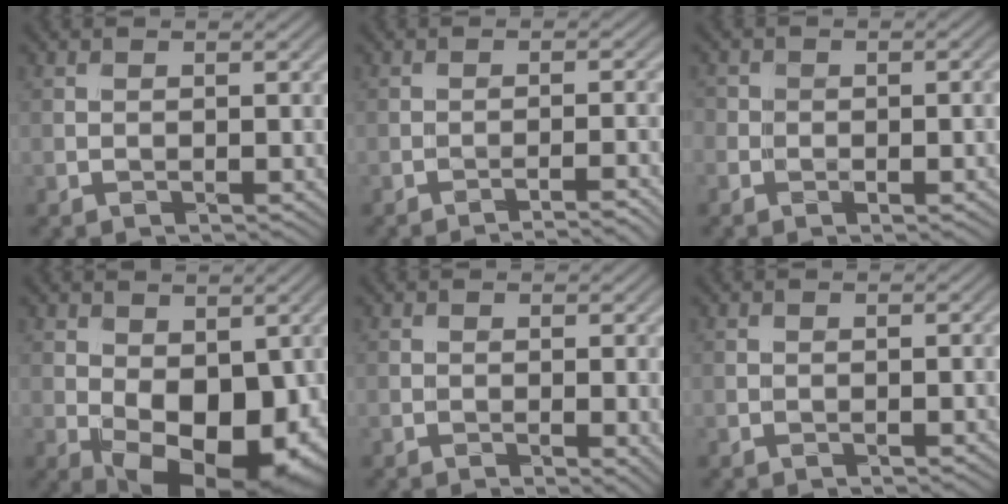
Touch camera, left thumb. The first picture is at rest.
{"total": 2.8, "force": [-2.4, -0.5, 1.4], "torque": [-0.017, 0.012, -0.042]}
{"total": 3.7, "force": [-1.7, 2.3, 2.4], "torque": [-0.016, -0.004, -0.022]}
{"total": 10.7, "force": [-0.9, 6.4, 8.5], "torque": [-0.133, -0.029, 0.003]}
{"total": 3.4, "force": [-0.7, 1.2, 3.1], "torque": [-0.035, -0.010, -0.003]}
{"total": 0.8, "force": [-0.2, 0.2, 0.7], "torque": [-0.009, -0.001, -0.002]}